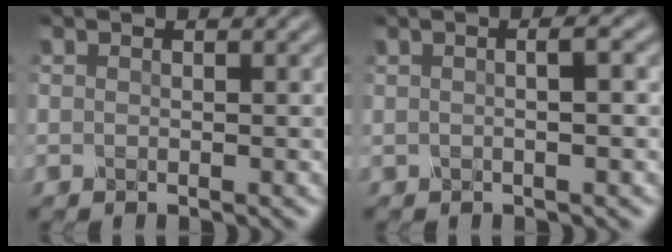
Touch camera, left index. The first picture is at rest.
{"total": 3.2, "force": [0.7, 1.4, 2.8], "torque": [-0.006, 0.014, -0.017]}